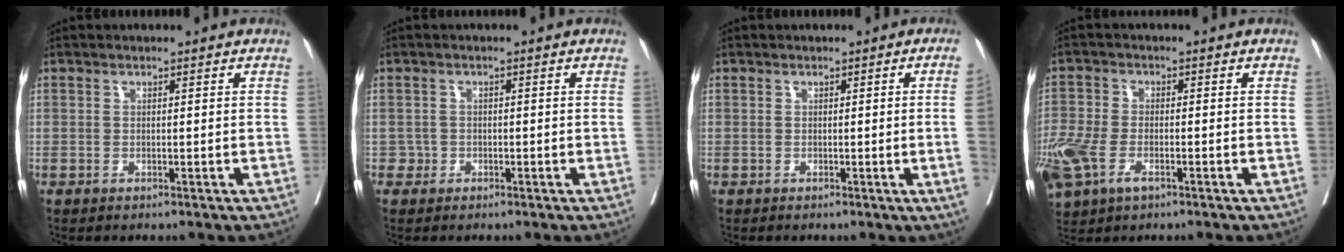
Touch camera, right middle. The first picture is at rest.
{"total": 1.2, "force": [-0.4, 1.1, -0.3], "torque": [0.013, 0.009, -0.010]}
{"total": 4.3, "force": [-0.6, -1.8, 3.9], "torque": [-0.052, -0.011, -0.004]}
{"total": 12.5, "force": [-5.8, 7.3, 8.3], "torque": [-0.235, -0.014, -0.105]}